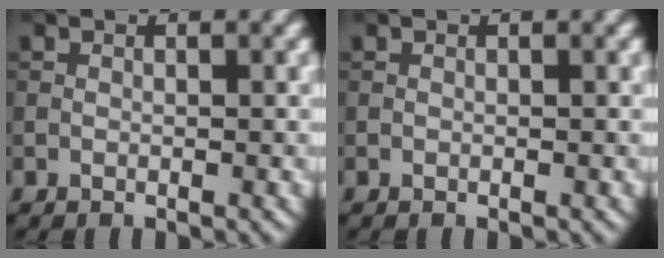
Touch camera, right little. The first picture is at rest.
{"total": 0.0}